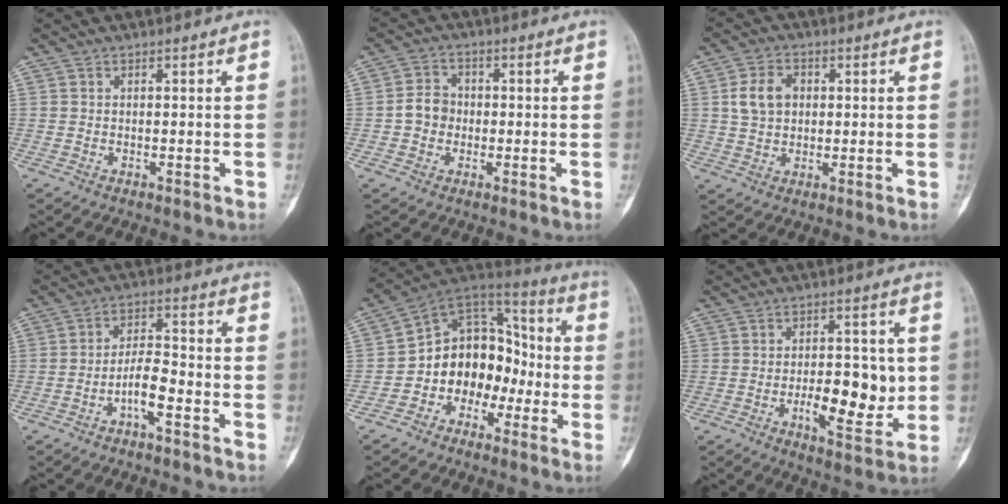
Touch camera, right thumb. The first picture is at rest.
{"total": 4.7, "force": [-0.7, 4.0, 2.2], "torque": [-0.026, 0.017, -0.020]}
{"total": 6.6, "force": [1.2, 4.9, 4.2], "torque": [-0.067, 0.006, 0.020]}
{"total": 6.2, "force": [-3.2, 2.1, 4.9], "torque": [-0.088, 0.036, -0.056]}
{"total": 15.2, "force": [-4.0, 11.7, 8.8], "torque": [-0.081, 0.076, -0.075]}
{"total": 11.2, "force": [-1.2, 5.1, 9.9], "torque": [-0.121, -0.006, -0.015]}